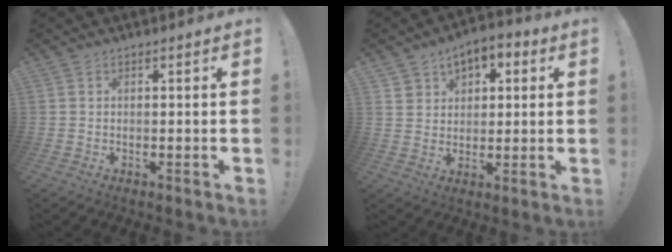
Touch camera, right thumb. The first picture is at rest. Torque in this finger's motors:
{"motor_torque": [0.12, 0.18, 0.41, 0.38, 0.17]}